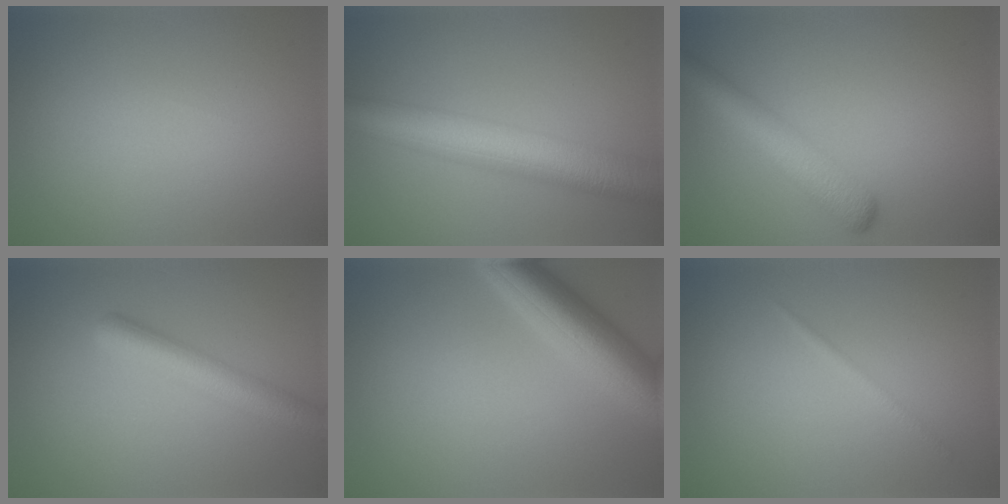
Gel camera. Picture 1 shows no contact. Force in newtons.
{"total": 9.0, "press": 8.9, "slide": 0.1}
{"total": 4.3, "press": 4.3, "slide": 0.3}
{"total": 4.5, "press": 4.5, "slide": 0.2}
{"total": 6.6, "press": 6.6, "slide": 0.2}
{"total": 0.7, "press": 0.7, "slide": 0.1}